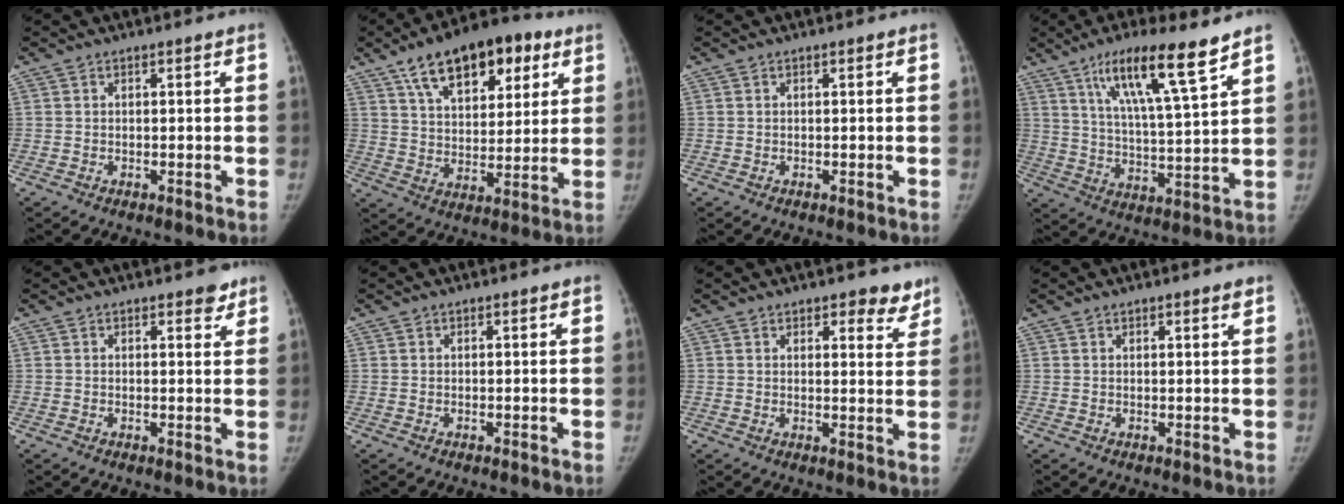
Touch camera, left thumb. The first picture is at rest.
{"total": 18.8, "force": [10.1, 9.8, 12.5], "torque": [-0.158, -0.018, 0.164]}
{"total": 0.0}
{"total": 15.0, "force": [9.3, 1.9, 11.6], "torque": [-0.195, -0.041, 0.165]}
{"total": 2.4, "force": [1.8, 1.1, 1.1], "torque": [0.003, -0.009, 0.019]}
{"total": 0.0}
{"total": 5.3, "force": [4.0, 2.5, 2.4], "torque": [0.008, -0.023, 0.050]}
{"total": 1.6, "force": [1.1, 0.3, 1.0], "torque": [-0.011, -0.006, 0.016]}